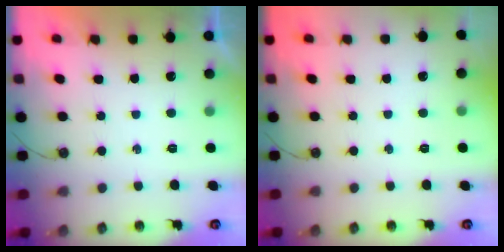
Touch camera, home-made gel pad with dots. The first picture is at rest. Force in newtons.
{"total": 0.0}